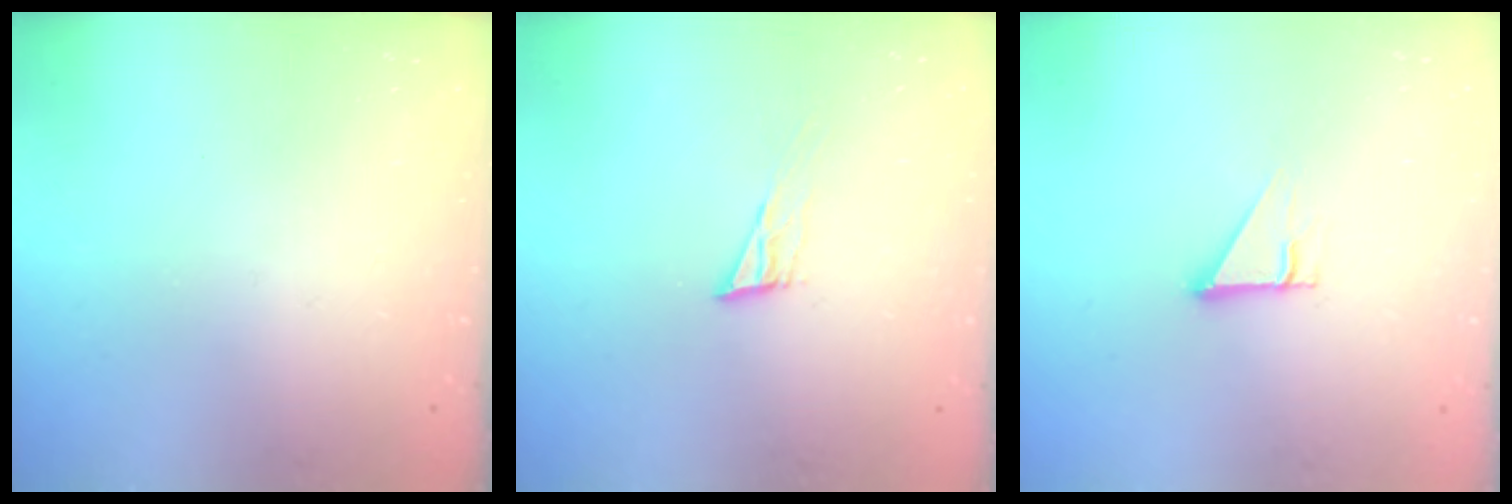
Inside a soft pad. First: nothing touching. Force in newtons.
{"total": 6.4, "press": 6.4, "slide": 1.0}
{"total": 2.7, "press": 2.7, "slide": 0.1}